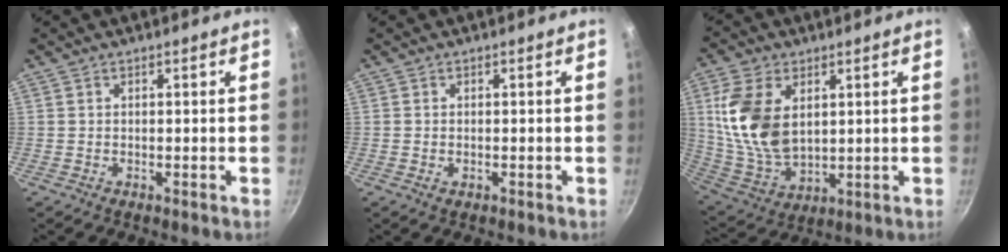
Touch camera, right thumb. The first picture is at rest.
{"total": 0.6, "force": [-0.2, 0.4, 0.4], "torque": [-0.007, 0.000, -0.003]}
{"total": 15.5, "force": [3.9, 9.7, 11.5], "torque": [-0.212, -0.023, 0.090]}